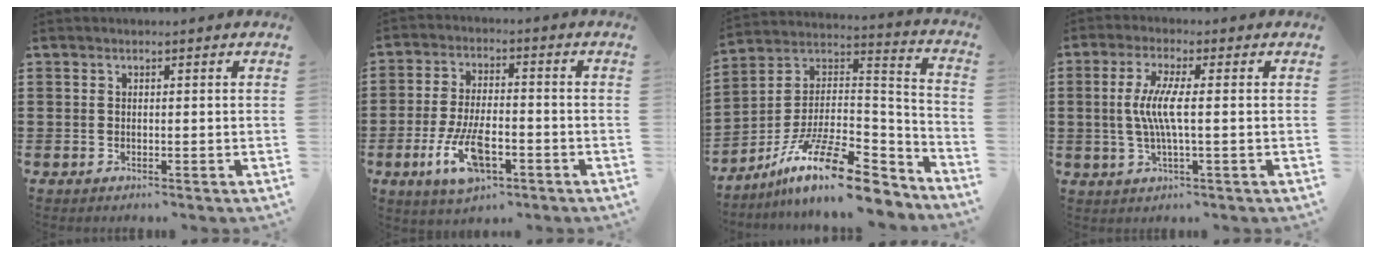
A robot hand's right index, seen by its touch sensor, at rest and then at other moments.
{"total": 9.1, "force": [-3.8, 3.7, 7.3], "torque": [-0.162, -0.007, -0.070]}
{"total": 15.9, "force": [-10.9, 4.6, 10.6], "torque": [-0.195, 0.030, -0.191]}
{"total": 6.0, "force": [-0.2, 0.5, 6.0], "torque": [-0.132, -0.014, -0.015]}